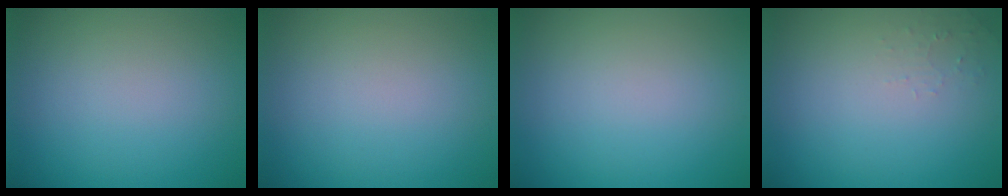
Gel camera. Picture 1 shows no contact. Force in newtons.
{"total": 0.0}
{"total": 0.0}
{"total": 0.9, "press": 0.9, "slide": 0.2}